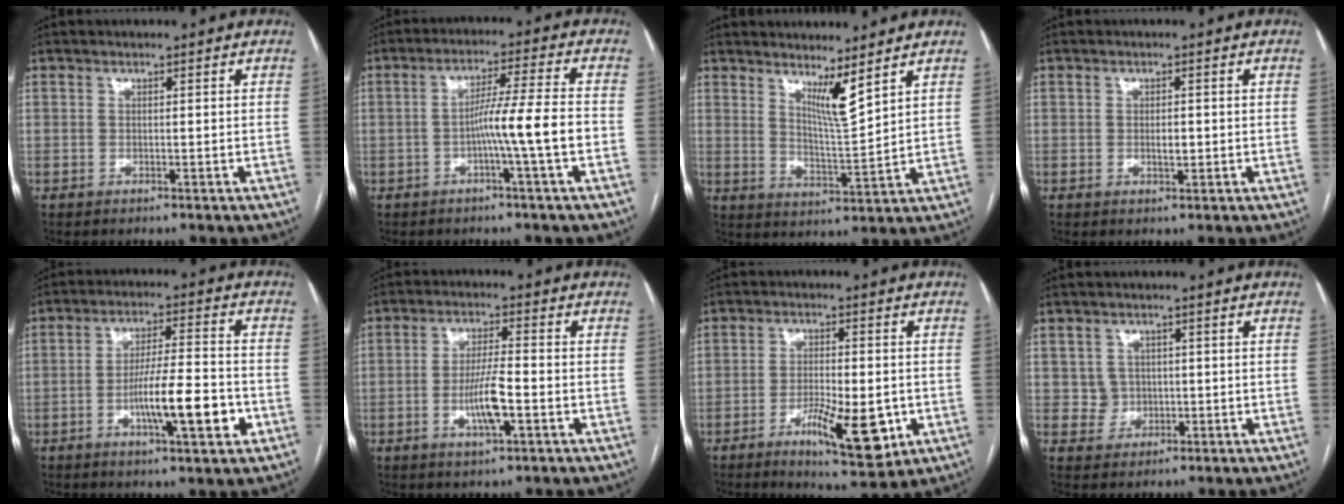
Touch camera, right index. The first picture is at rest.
{"total": 7.9, "force": [-2.2, -1.3, 7.4], "torque": [-0.125, 0.009, -0.037]}
{"total": 5.3, "force": [3.8, -0.3, 3.7], "torque": [-0.067, -0.027, 0.073]}
{"total": 1.8, "force": [-0.2, 0.8, 1.7], "torque": [-0.029, 0.000, -0.002]}
{"total": 11.2, "force": [-3.6, 1.5, 10.5], "torque": [-0.175, 0.002, -0.059]}
{"total": 6.8, "force": [-2.1, 1.0, 6.4], "torque": [-0.122, -0.002, -0.037]}
{"total": 10.2, "force": [-3.5, 2.7, 9.2], "torque": [-0.143, -0.012, -0.047]}
{"total": 2.7, "force": [0.1, 2.7, 0.1], "torque": [0.006, 0.007, 0.005]}